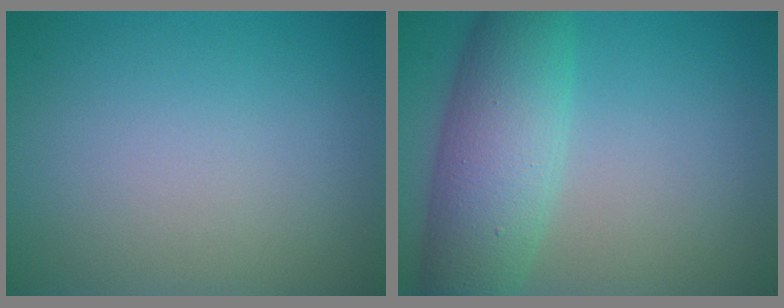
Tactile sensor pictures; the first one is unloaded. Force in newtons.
{"total": 7.4, "press": 7.4, "slide": 0.2}